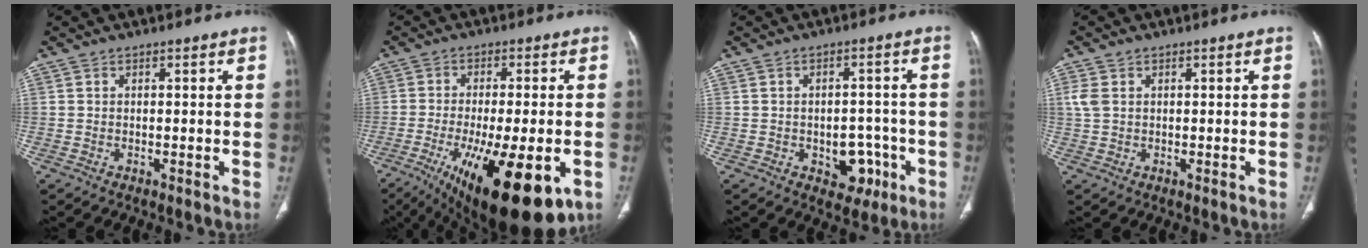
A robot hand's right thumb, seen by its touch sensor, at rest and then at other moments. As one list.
[{"total": 22.2, "force": [-8.9, 7.5, 18.9], "torque": [-0.274, -0.021, -0.121]}, {"total": 6.9, "force": [-2.7, 4.8, 4.2], "torque": [-0.017, 0.022, -0.027]}, {"total": 2.8, "force": [0.6, 2.2, 1.7], "torque": [-0.046, 0.006, 0.016]}]